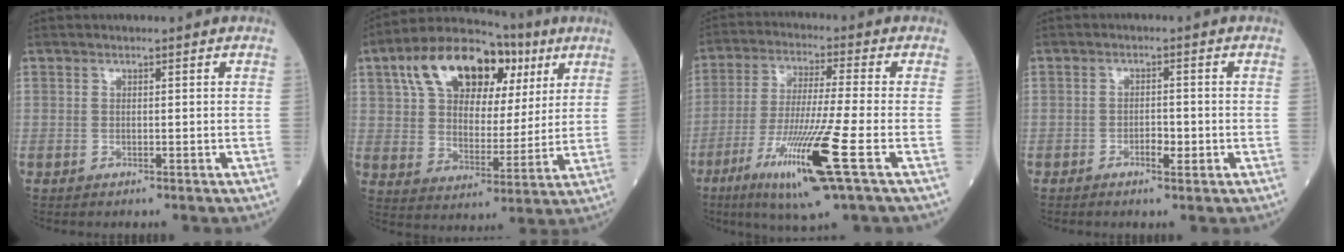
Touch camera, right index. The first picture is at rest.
{"total": 18.0, "force": [8.6, 10.0, 12.3], "torque": [-0.208, 0.038, 0.141]}
{"total": 14.6, "force": [-6.1, -0.4, 13.3], "torque": [-0.267, -0.034, -0.112]}
{"total": 2.7, "force": [-1.0, 1.0, 2.3], "torque": [-0.038, 0.002, -0.013]}